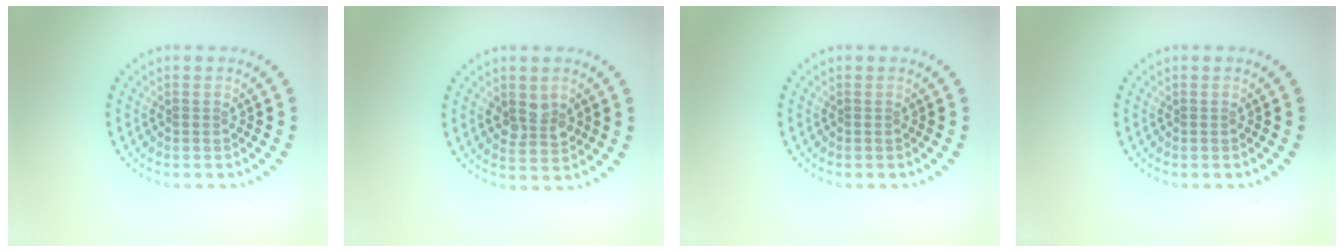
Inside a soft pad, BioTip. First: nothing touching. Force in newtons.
{"total": 2.8, "press": 2.7, "slide": 0.5}
{"total": 0.0}
{"total": 0.0}